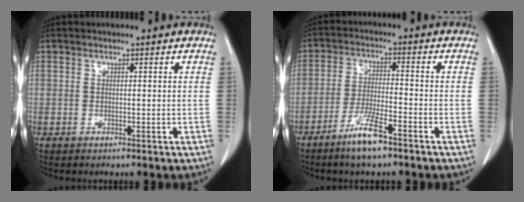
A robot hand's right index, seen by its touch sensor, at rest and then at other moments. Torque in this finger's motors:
{"motor_torque": [0.24, -0.18, 0.12, 0.04]}